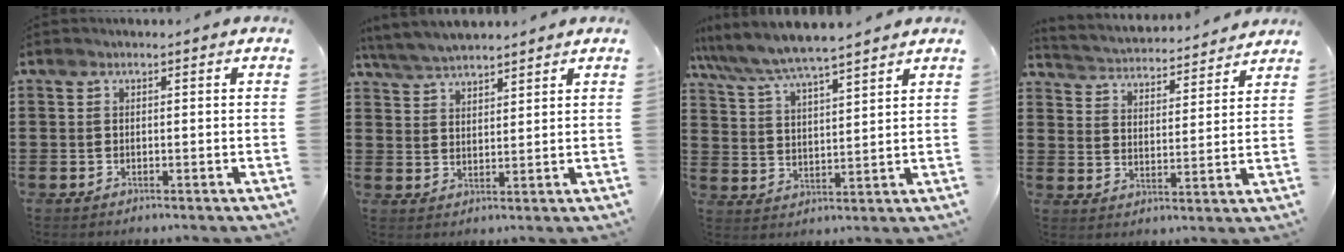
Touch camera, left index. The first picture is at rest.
{"total": 4.7, "force": [4.6, 0.8, 1.0], "torque": [-0.037, -0.009, 0.085]}
{"total": 5.8, "force": [5.4, 0.1, 2.1], "torque": [-0.063, -0.028, 0.092]}
{"total": 3.3, "force": [3.3, 0.1, -0.2], "torque": [-0.019, -0.031, 0.050]}